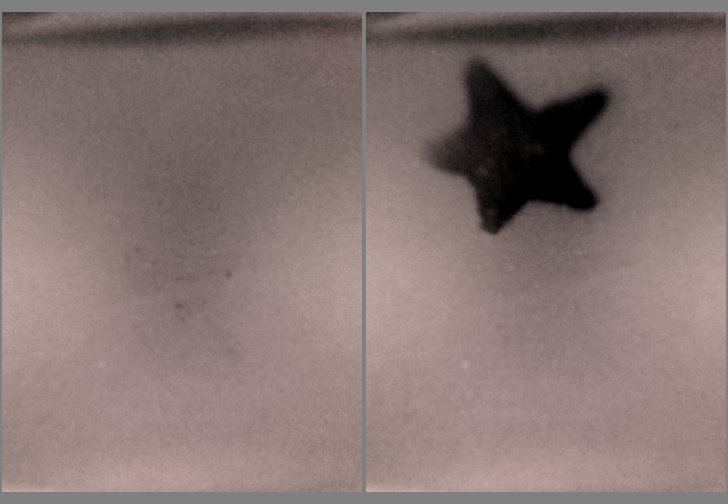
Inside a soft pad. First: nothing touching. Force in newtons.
{"total": 12.4}